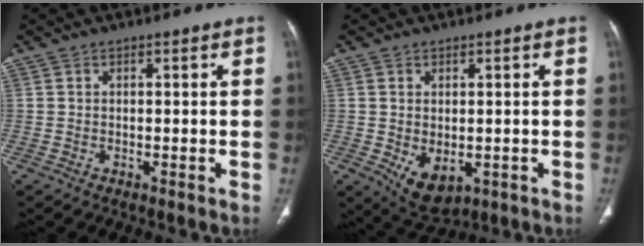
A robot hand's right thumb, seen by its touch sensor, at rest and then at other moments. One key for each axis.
{"total": 6.8, "fx": -1.5, "fy": 4.1, "fz": 5.3, "tx": -0.078, "ty": -0.009, "tz": -0.005}